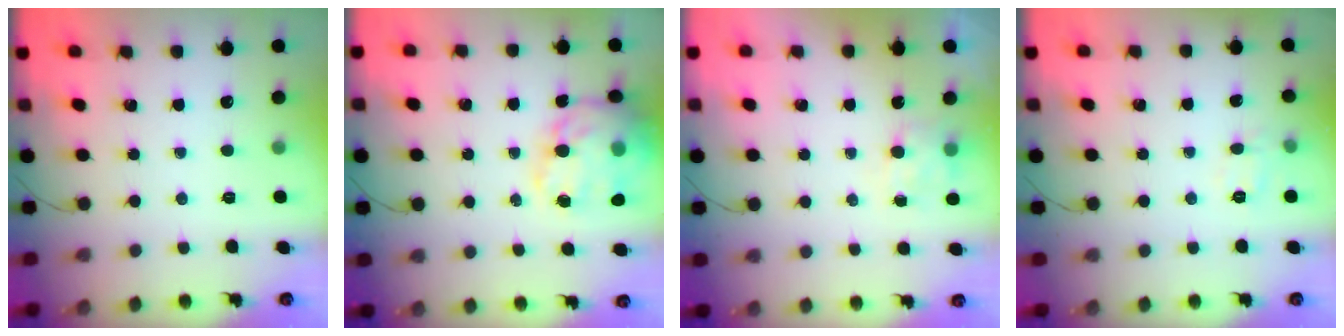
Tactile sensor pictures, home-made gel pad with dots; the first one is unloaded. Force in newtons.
{"total": 23.9, "press": 23.4, "slide": 4.9}
{"total": 7.1, "press": 7.0, "slide": 1.2}
{"total": 6.7, "press": 6.6, "slide": 1.2}